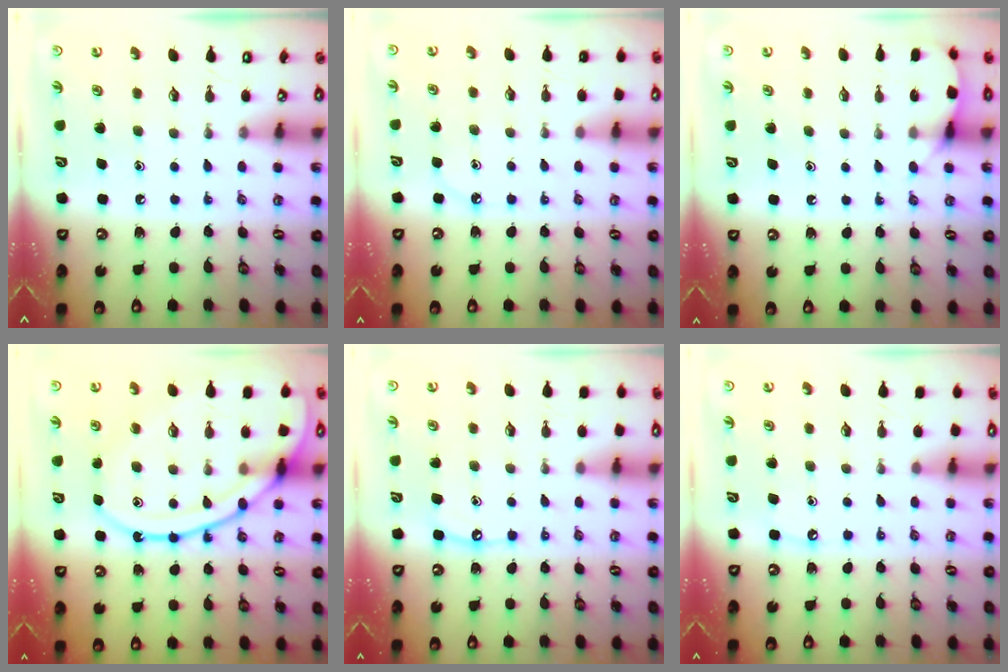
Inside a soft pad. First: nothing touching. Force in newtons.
{"total": 3.7, "press": 3.6, "slide": 0.5}
{"total": 5.6, "press": 5.6, "slide": 0.7}
{"total": 17.9, "press": 17.8, "slide": 1.6}
{"total": 6.3, "press": 6.2, "slide": 0.6}
{"total": 4.2, "press": 4.2, "slide": 0.6}